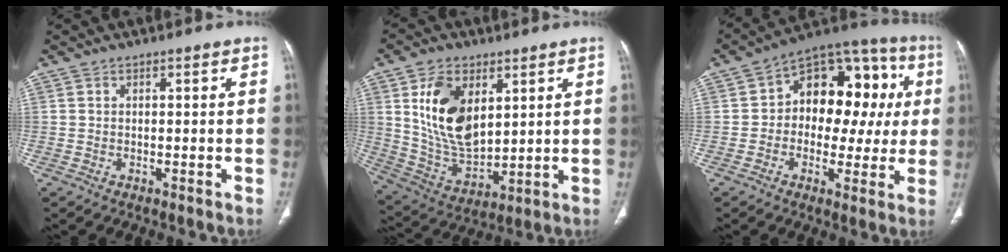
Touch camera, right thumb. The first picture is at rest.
{"total": 15.7, "force": [5.0, 9.3, 11.6], "torque": [-0.192, -0.028, 0.110]}
{"total": 19.2, "force": [2.1, 12.4, 14.5], "torque": [-0.136, 0.043, 0.023]}